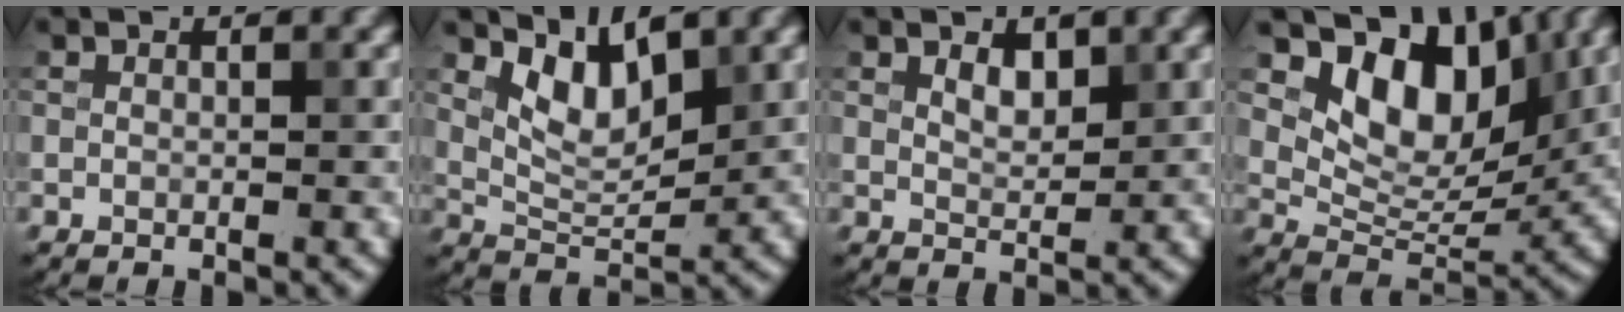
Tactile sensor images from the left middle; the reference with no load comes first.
{"total": 4.4, "force": [2.3, 2.0, 3.1], "torque": [-0.062, -0.009, 0.044]}
{"total": 1.8, "force": [1.1, 0.9, 1.1], "torque": [-0.020, -0.002, 0.022]}
{"total": 8.9, "force": [4.3, 5.4, 5.6], "torque": [-0.082, -0.015, 0.075]}